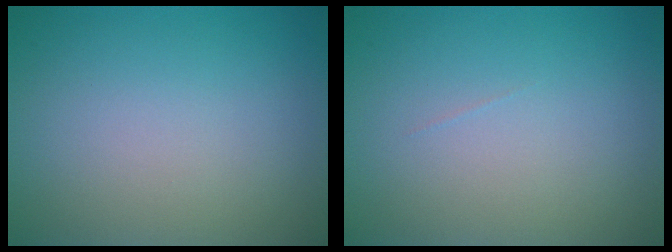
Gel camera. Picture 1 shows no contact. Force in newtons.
{"total": 0.0}